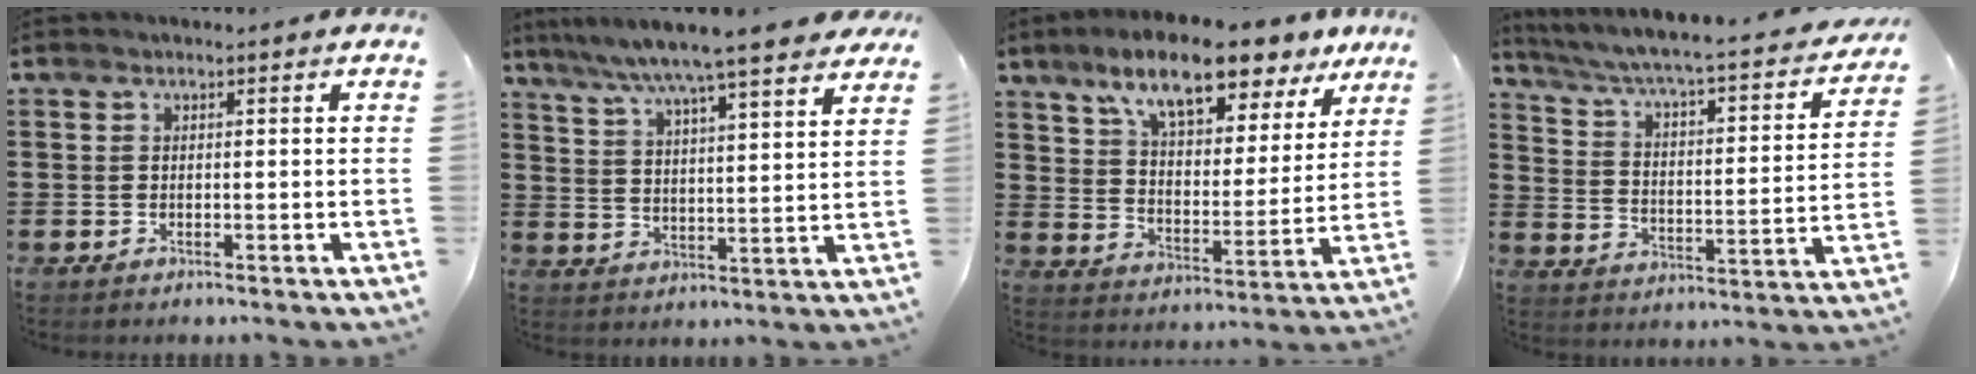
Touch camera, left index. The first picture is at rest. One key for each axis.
{"total": 7.8, "fx": 6.8, "fy": -0.5, "fz": 3.7, "tx": -0.099, "ty": -0.036, "tz": 0.112}
{"total": 11.1, "fx": 8.8, "fy": 2.5, "fz": 6.3, "tx": -0.130, "ty": -0.032, "tz": 0.149}
{"total": 3.8, "fx": 3.0, "fy": -0.2, "fz": 2.3, "tx": -0.064, "ty": -0.040, "tz": 0.037}